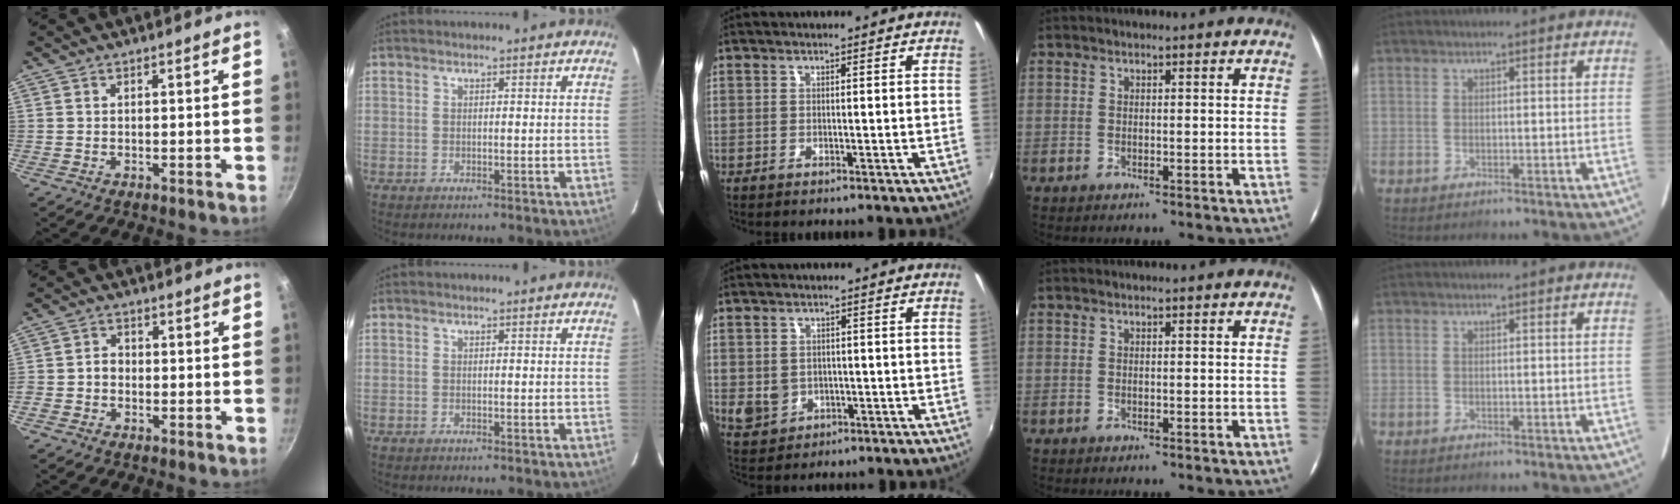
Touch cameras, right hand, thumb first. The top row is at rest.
{"thumb": {"total": 2.8, "force": [-0.9, 2.3, 1.2], "torque": [-0.006, 0.015, -0.022]}, "middle": {"total": 5.0, "force": [-0.6, 4.5, 2.1], "torque": [-0.043, -0.002, 0.002]}}